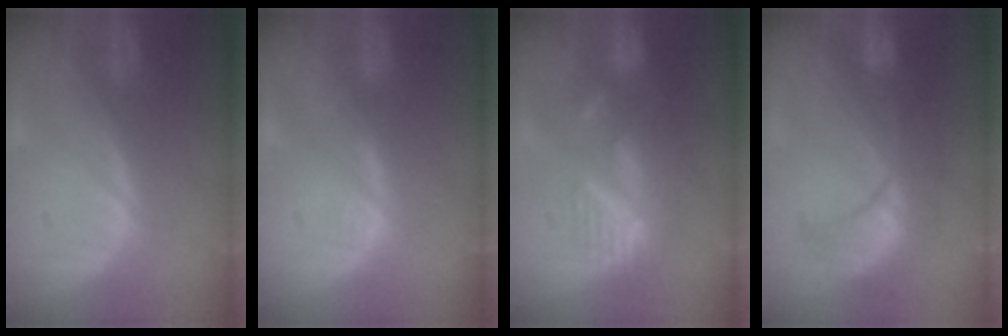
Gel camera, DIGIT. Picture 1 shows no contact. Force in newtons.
{"total": 1.1, "press": 1.1, "slide": 0.2}
{"total": 8.8, "press": 7.8, "slide": 4.1}
{"total": 8.2, "press": 8.2, "slide": 0.8}